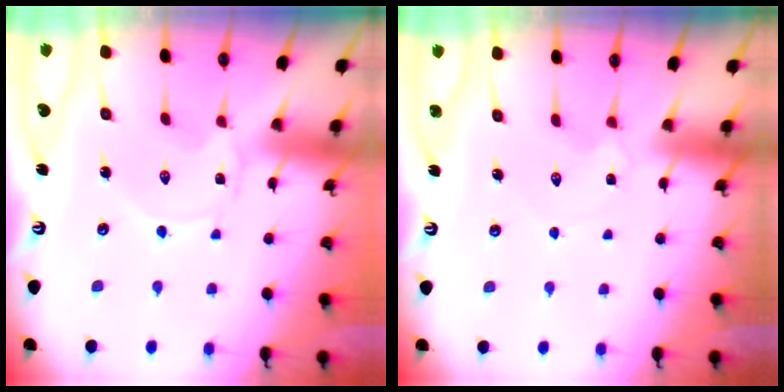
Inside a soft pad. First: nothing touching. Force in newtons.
{"total": 4.0, "press": 4.0, "slide": 0.8}